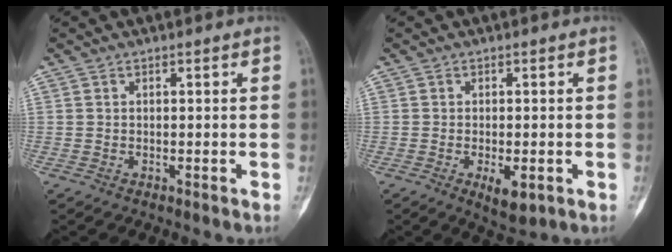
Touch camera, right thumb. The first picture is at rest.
{"total": 4.9, "force": [-1.6, 2.1, 4.1], "torque": [-0.060, -0.007, -0.016]}